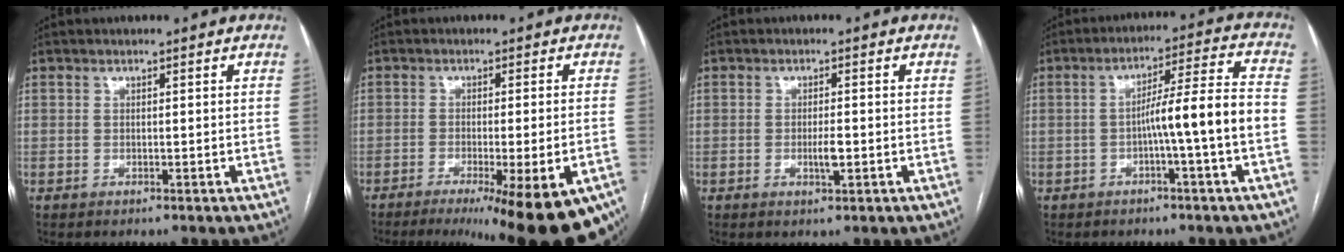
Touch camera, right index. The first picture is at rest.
{"total": 18.9, "force": [-12.9, 2.2, 13.6], "torque": [-0.116, -0.034, -0.166]}
{"total": 2.4, "force": [-0.5, 0.5, 2.3], "torque": [-0.042, -0.001, -0.008]}
{"total": 9.4, "force": [-2.3, -1.1, 9.0], "torque": [-0.143, 0.021, -0.035]}